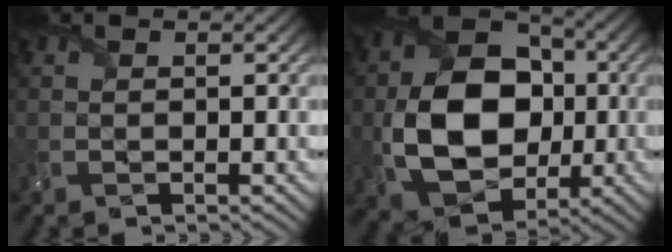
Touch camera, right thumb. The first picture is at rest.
{"total": 13.5, "force": [-1.0, 10.0, 9.0], "torque": [-0.169, -0.004, -0.014]}